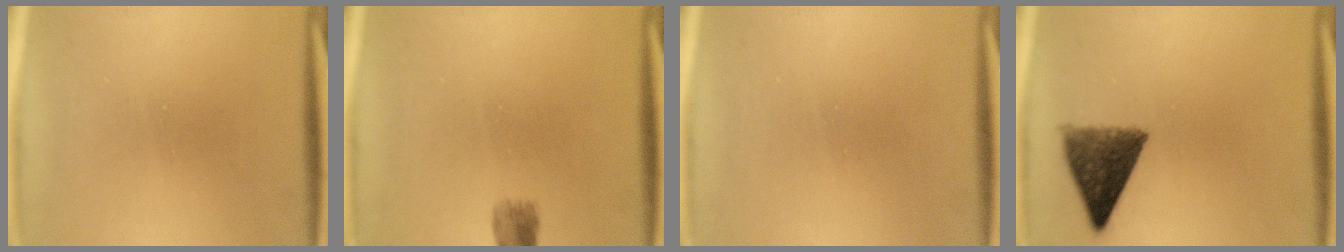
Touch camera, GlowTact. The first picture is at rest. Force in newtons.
{"total": 1.3}
{"total": 1.9}
{"total": 8.6}